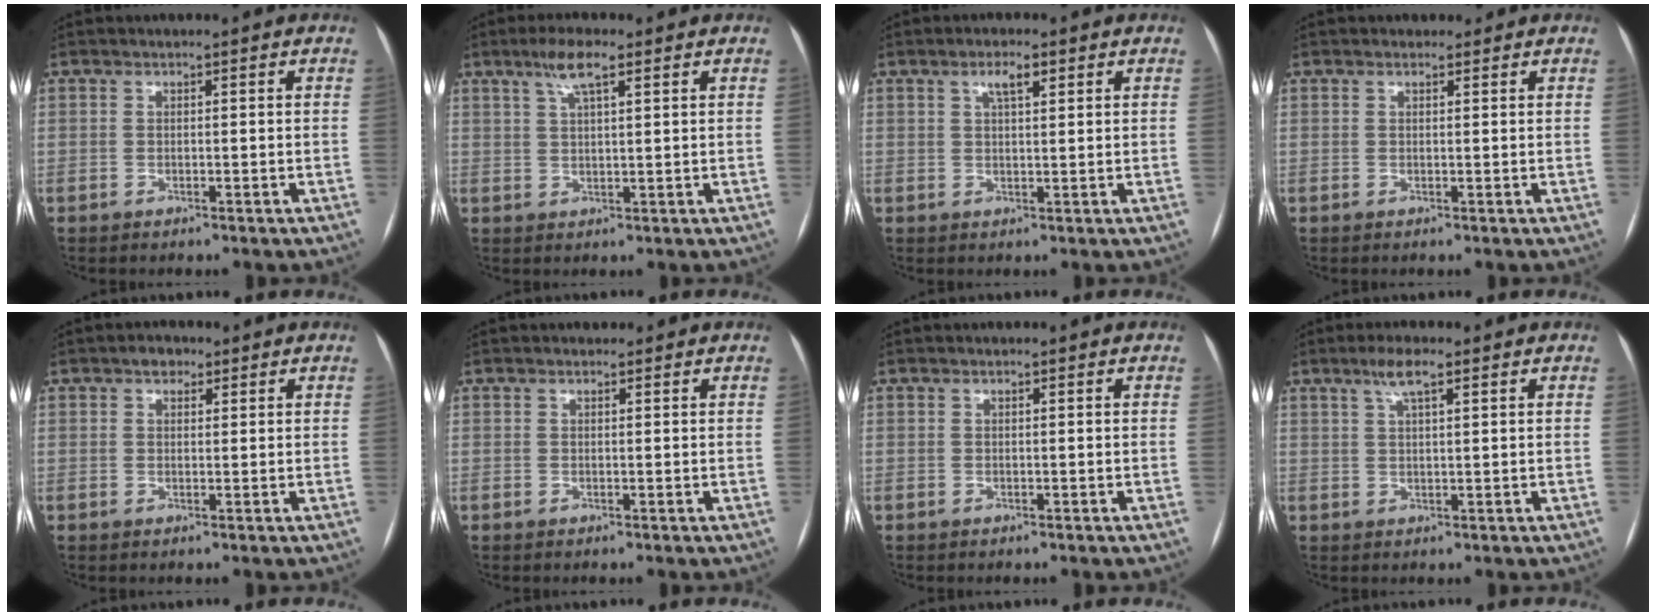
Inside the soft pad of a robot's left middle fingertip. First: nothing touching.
{"total": 4.9, "force": [2.9, 0.8, 3.8], "torque": [-0.077, 0.011, 0.053]}
{"total": 3.0, "force": [1.6, 0.8, 2.4], "torque": [-0.048, 0.006, 0.028]}
{"total": 0.9, "force": [0.7, 0.6, 0.1], "torque": [-0.006, 0.004, 0.008]}
{"total": 2.1, "force": [1.3, 1.4, 1.0], "torque": [-0.015, 0.008, 0.019]}
{"total": 0.6, "force": [0.5, 0.3, 0.1], "torque": [-0.010, 0.002, 0.005]}
{"total": 0.0}
{"total": 3.9, "force": [2.3, 0.6, 3.1], "torque": [-0.063, 0.009, 0.045]}